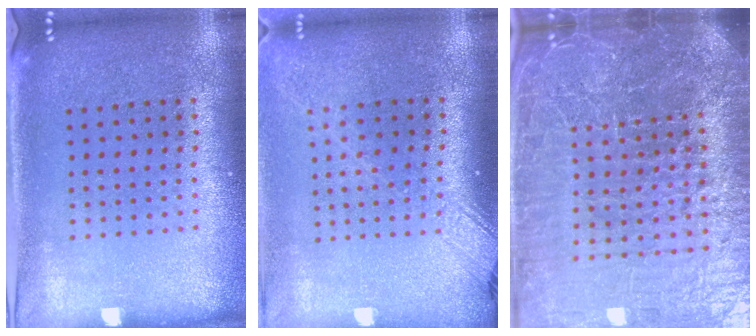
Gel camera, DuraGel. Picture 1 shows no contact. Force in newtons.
{"total": 2.0, "press": 1.5, "slide": 1.3}
{"total": 7.5, "press": 6.5, "slide": 3.9}